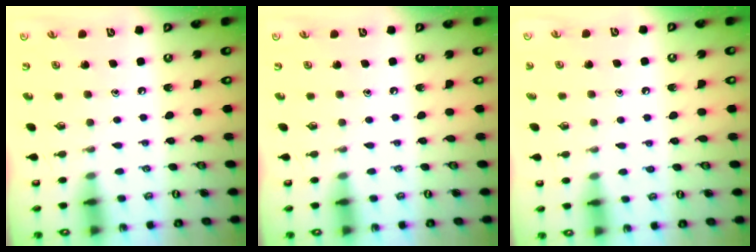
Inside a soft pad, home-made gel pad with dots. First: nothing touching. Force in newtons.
{"total": 0.0}
{"total": 3.8, "press": 3.8, "slide": 0.4}